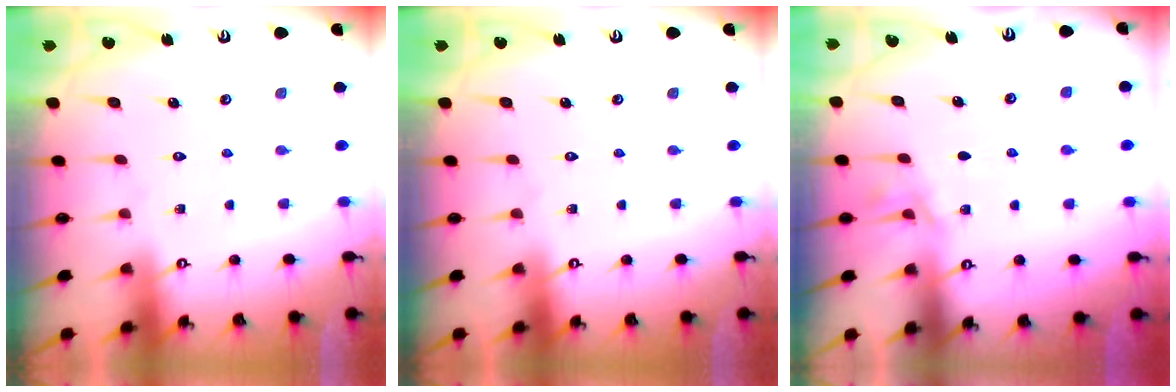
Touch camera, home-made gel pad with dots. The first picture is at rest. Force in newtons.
{"total": 0.0}
{"total": 3.5, "press": 3.4, "slide": 0.5}